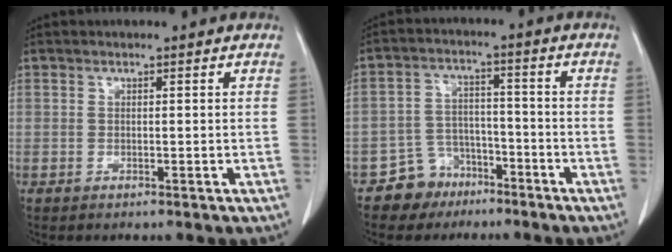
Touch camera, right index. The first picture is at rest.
{"total": 6.2, "force": [-4.3, 4.5, 0.4], "torque": [0.002, 0.013, -0.073]}